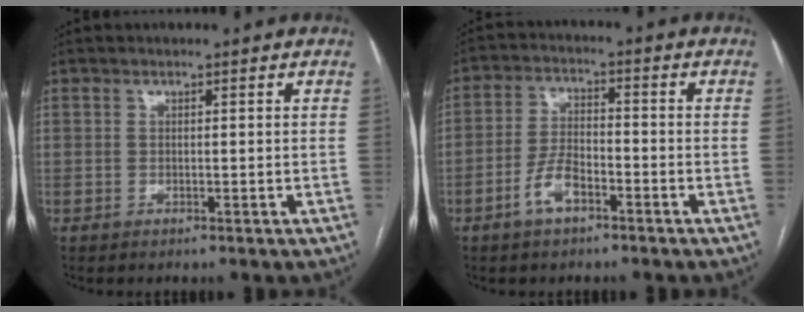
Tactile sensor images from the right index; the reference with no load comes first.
{"total": 5.7, "force": [-3.2, 2.4, 4.0], "torque": [-0.087, 0.008, -0.061]}